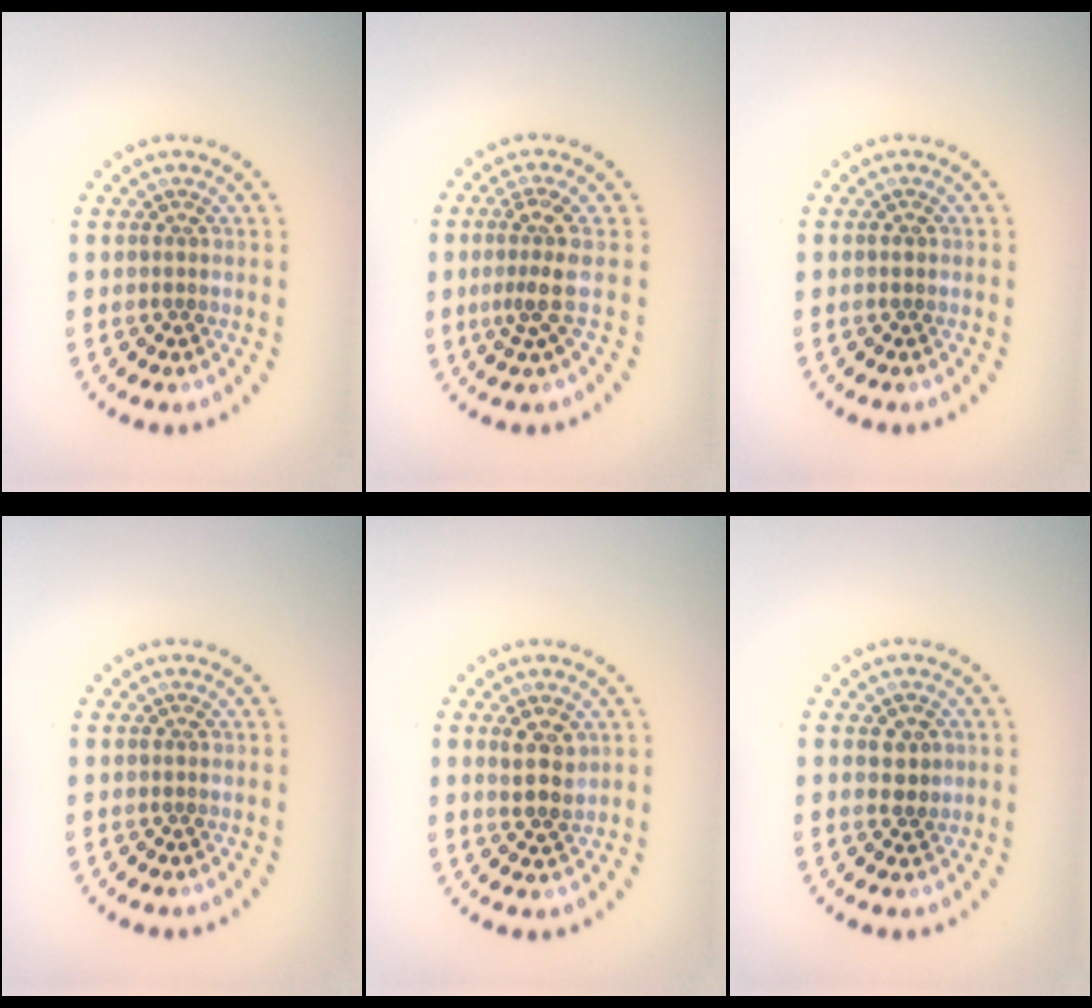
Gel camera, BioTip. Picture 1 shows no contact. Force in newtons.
{"total": 2.7, "press": 1.9, "slide": 1.9}
{"total": 0.8, "press": 0.8, "slide": 0.2}
{"total": 0.0}
{"total": 2.4, "press": 2.2, "slide": 0.7}
{"total": 1.9, "press": 1.8, "slide": 0.5}